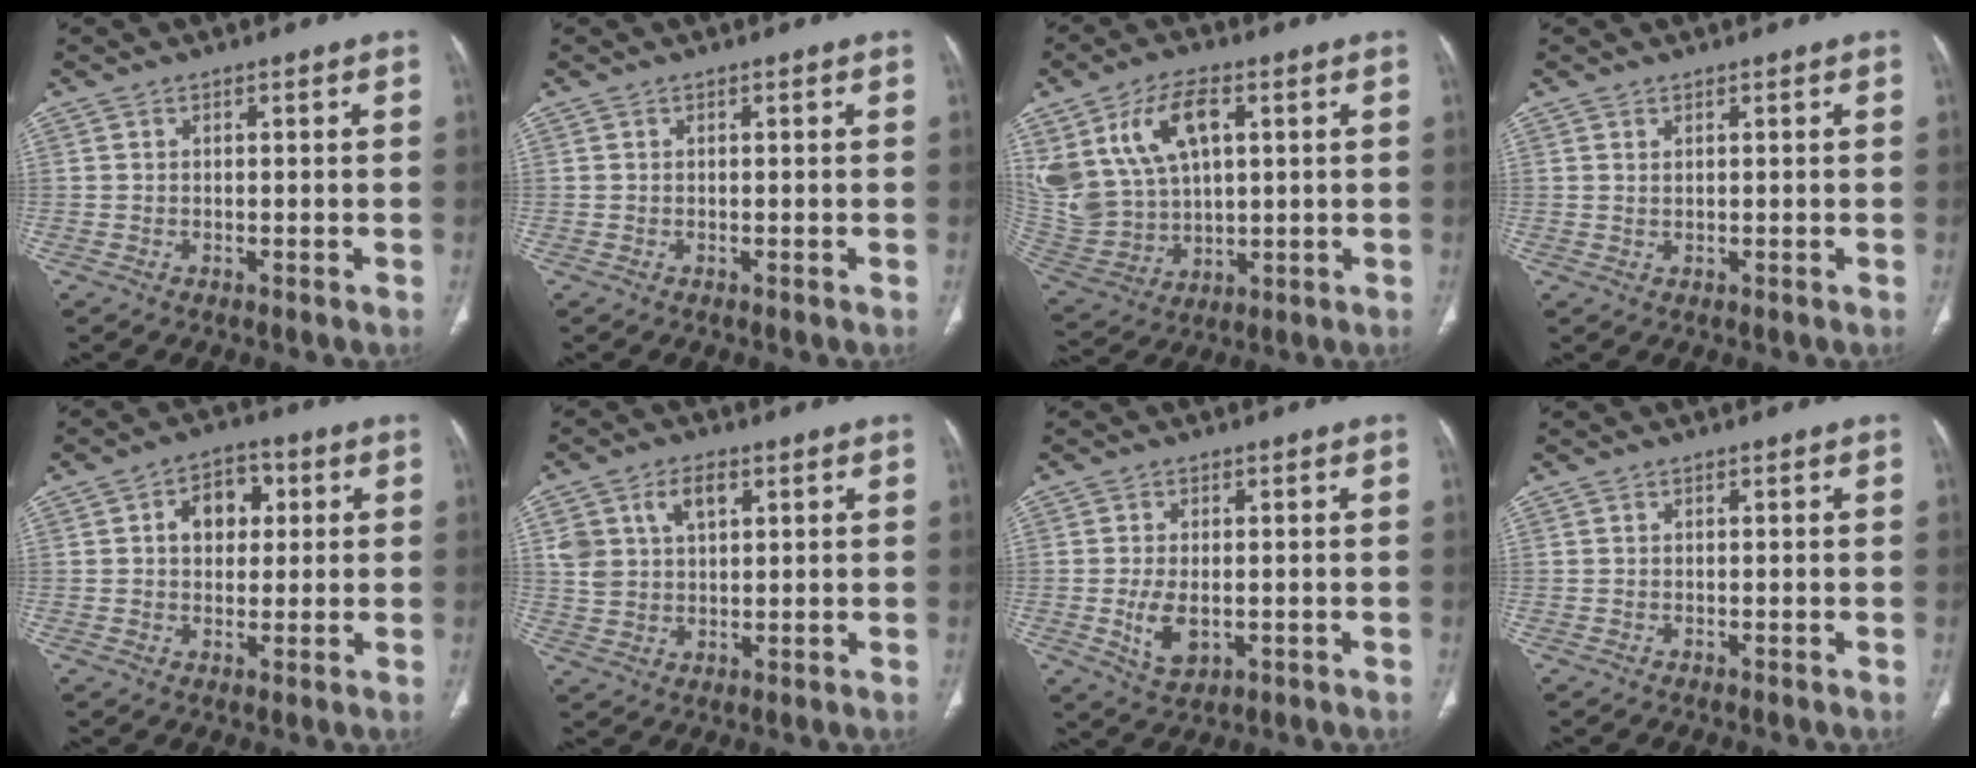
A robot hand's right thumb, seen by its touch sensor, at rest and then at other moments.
{"total": 0.0}
{"total": 18.5, "force": [6.9, 11.3, 12.8], "torque": [-0.264, -0.014, 0.148]}
{"total": 0.7, "force": [0.5, 0.2, 0.5], "torque": [-0.008, -0.003, 0.013]}
{"total": 7.9, "force": [1.8, 5.7, 5.1], "torque": [-0.046, 0.009, 0.022]}
{"total": 7.8, "force": [3.3, 5.0, 5.1], "torque": [-0.081, -0.004, 0.068]}
{"total": 6.0, "force": [-0.9, 3.5, 4.8], "torque": [-0.088, -0.010, -0.008]}
{"total": 0.0}